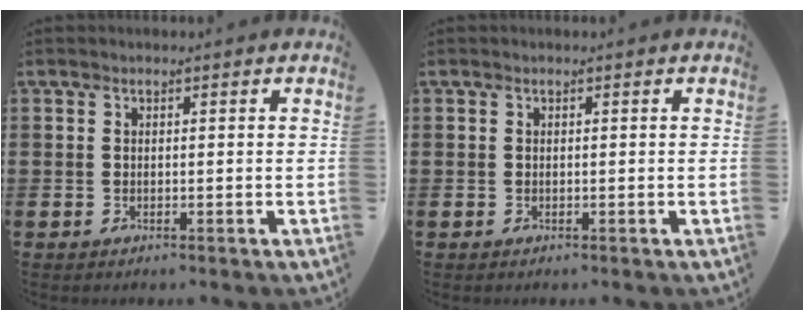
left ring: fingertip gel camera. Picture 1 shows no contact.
{"total": 0.0}